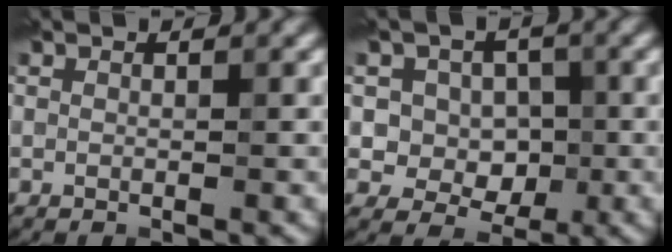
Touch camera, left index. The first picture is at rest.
{"total": 4.8, "force": [0.5, 4.3, 2.1], "torque": [-0.016, 0.010, -0.003]}